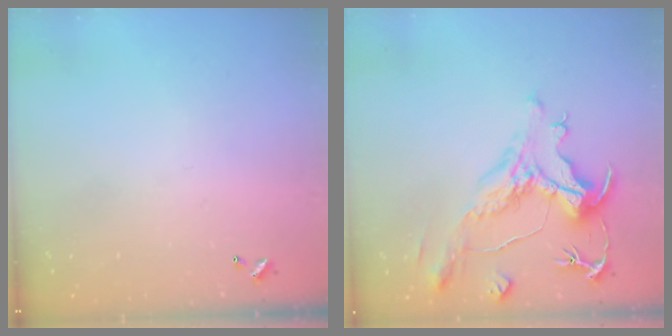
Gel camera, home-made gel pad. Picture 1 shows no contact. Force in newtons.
{"total": 1.9, "press": 0.8, "slide": 1.8}